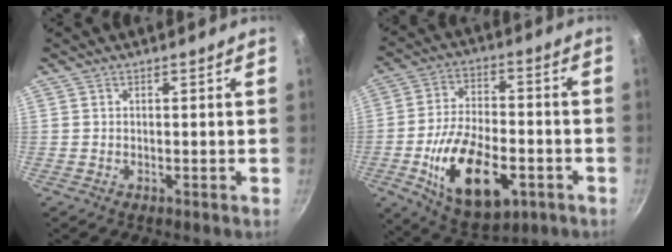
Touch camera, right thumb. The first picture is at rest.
{"total": 18.8, "force": [-6.1, 10.0, 14.8], "torque": [-0.244, 0.019, -0.094]}